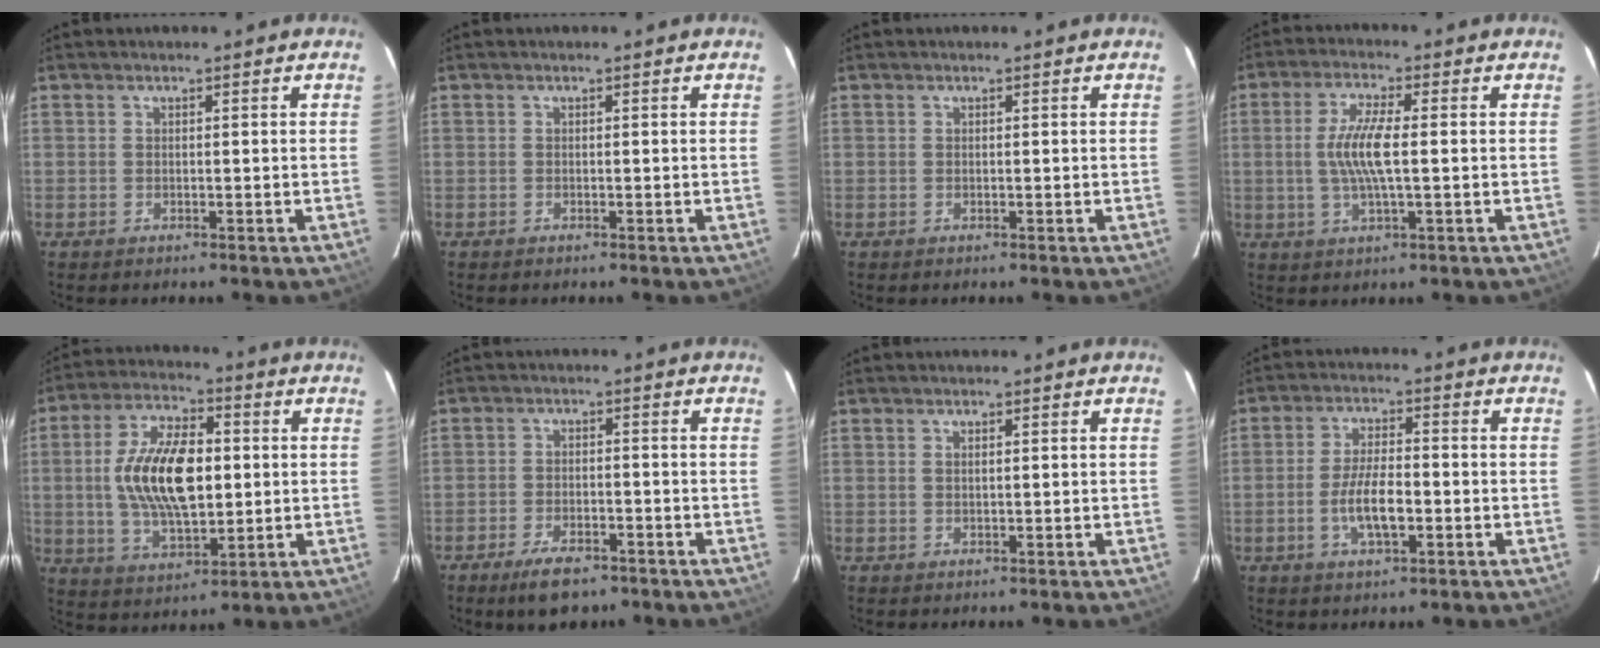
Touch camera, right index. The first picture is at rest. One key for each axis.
{"total": 0.0}
{"total": 0.0}
{"total": 7.8, "fx": -0.1, "fy": 1.4, "fz": 7.7, "tx": -0.152, "ty": 0.000, "tz": -0.002}
{"total": 15.9, "fx": 0.7, "fy": 7.8, "fz": 13.9, "tx": -0.264, "ty": 0.007, "tz": 0.017}
{"total": 7.4, "fx": -5.4, "fy": 2.9, "fz": 4.1, "tx": -0.097, "ty": -0.008, "tz": -0.087}
{"total": 0.7, "fx": 0.3, "fy": 0.2, "fz": 0.6, "tx": -0.010, "ty": 0.001, "tz": 0.007}
{"total": 7.9, "fx": -2.3, "fy": 2.7, "fz": 7.0, "tx": -0.139, "ty": -0.002, "tz": -0.041}